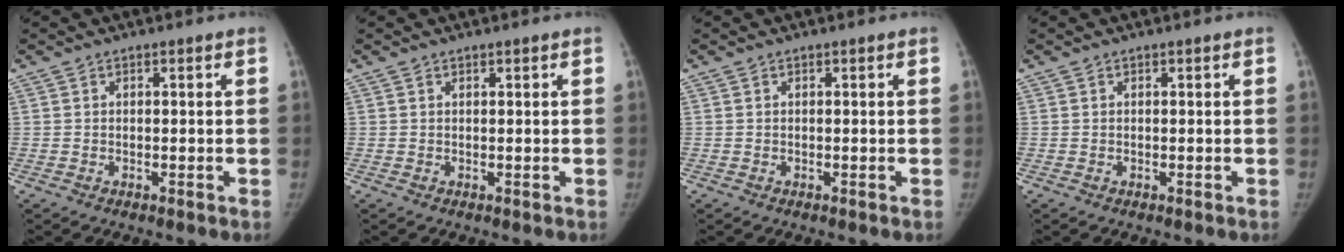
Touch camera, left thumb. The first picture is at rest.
{"total": 0.0}
{"total": 0.0}
{"total": 0.0}